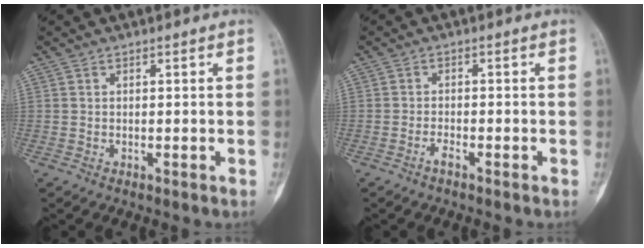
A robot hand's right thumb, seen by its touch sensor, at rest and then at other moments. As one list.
[{"total": 1.5, "force": [-1.1, 0.3, 0.9], "torque": [-0.018, 0.006, -0.023]}]